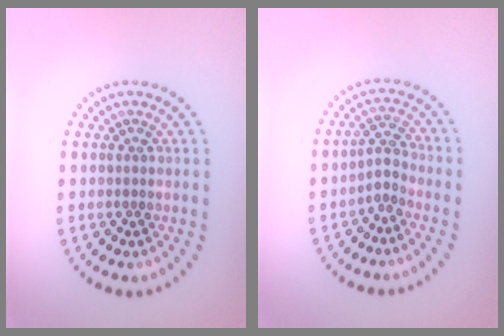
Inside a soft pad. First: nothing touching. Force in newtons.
{"total": 2.1, "press": 1.5, "slide": 1.4}